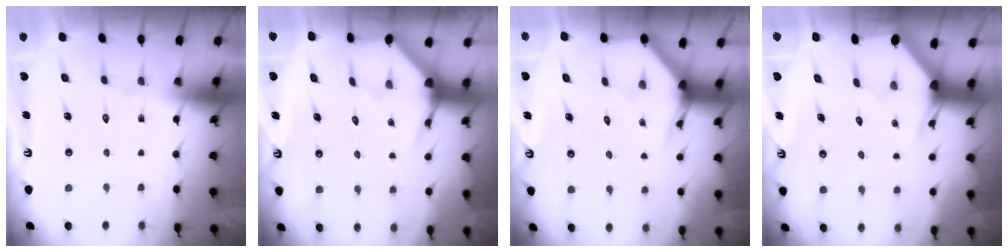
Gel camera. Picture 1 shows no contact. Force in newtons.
{"total": 3.9, "press": 3.9, "slide": 0.3}
{"total": 3.8, "press": 3.8, "slide": 0.2}
{"total": 3.1, "press": 3.1, "slide": 0.1}